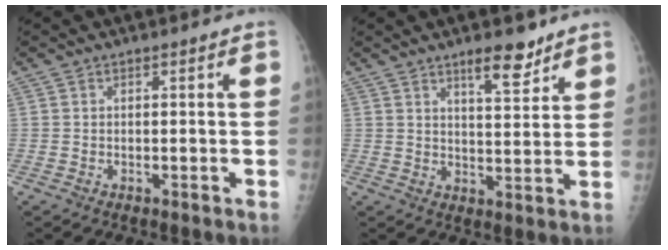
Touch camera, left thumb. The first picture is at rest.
{"total": 7.0, "force": [5.1, 2.1, 4.4], "torque": [-0.049, -0.036, 0.078]}